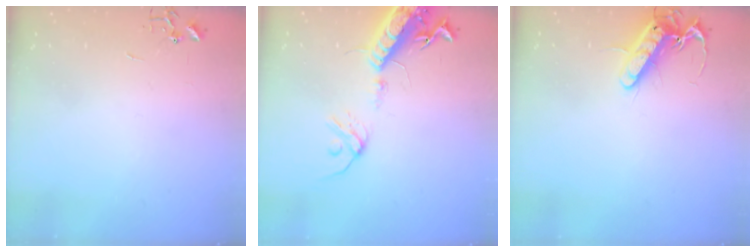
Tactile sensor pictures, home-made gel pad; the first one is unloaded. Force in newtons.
{"total": 16.6, "press": 16.1, "slide": 4.0}
{"total": 13.9, "press": 13.8, "slide": 1.7}